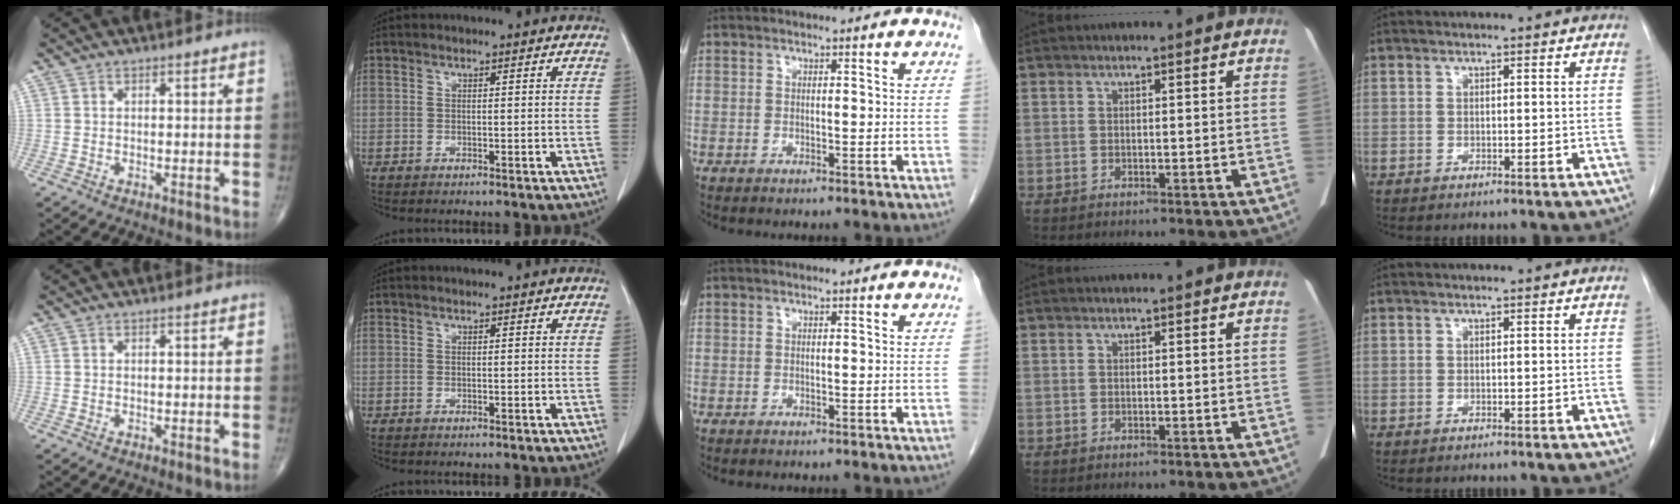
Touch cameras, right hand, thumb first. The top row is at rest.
{}